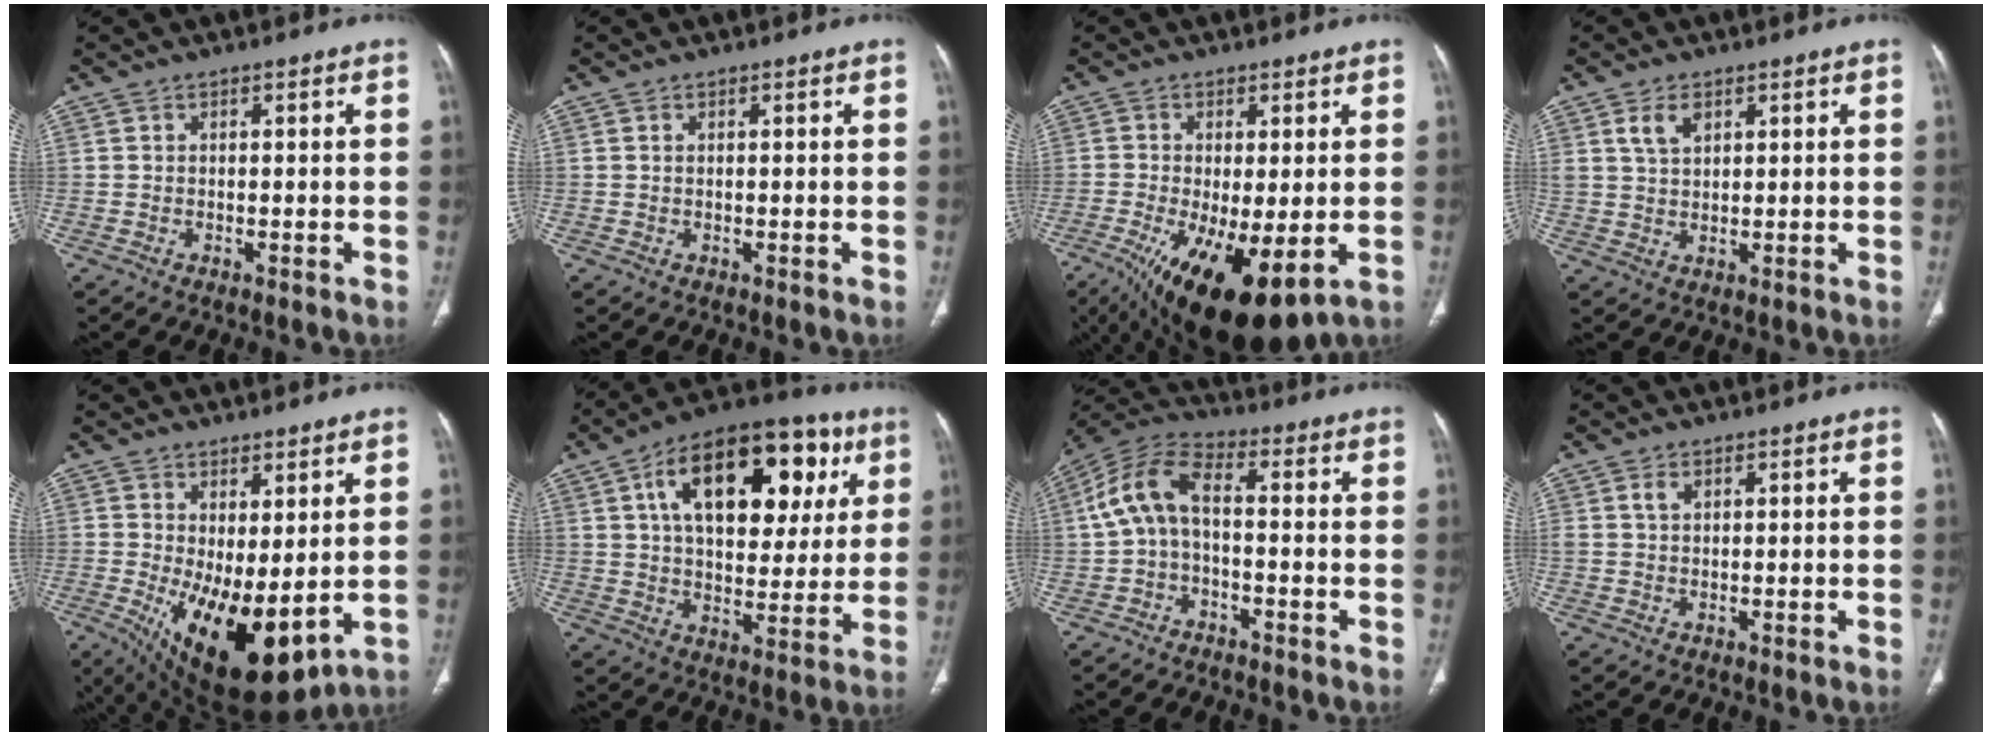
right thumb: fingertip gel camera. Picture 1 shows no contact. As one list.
[{"total": 0.0}, {"total": 16.3, "force": [-5.5, 6.2, 14.1], "torque": [-0.247, -0.025, -0.072]}, {"total": 4.2, "force": [2.1, 2.5, 2.7], "torque": [-0.044, -0.009, 0.045]}, {"total": 15.4, "force": [-1.4, 6.7, 13.8], "torque": [-0.228, -0.029, 0.005]}, {"total": 24.6, "force": [8.9, 13.4, 18.7], "torque": [-0.248, 0.010, 0.133]}, {"total": 9.5, "force": [-0.7, 4.9, 8.1], "torque": [-0.169, 0.038, -0.023]}, {"total": 1.8, "force": [0.8, 1.1, 1.1], "torque": [-0.022, 0.001, 0.019]}]